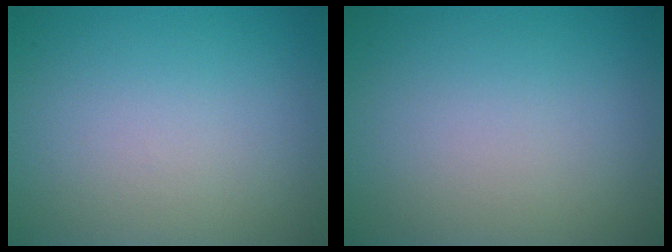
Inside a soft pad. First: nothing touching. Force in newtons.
{"total": 0.0}